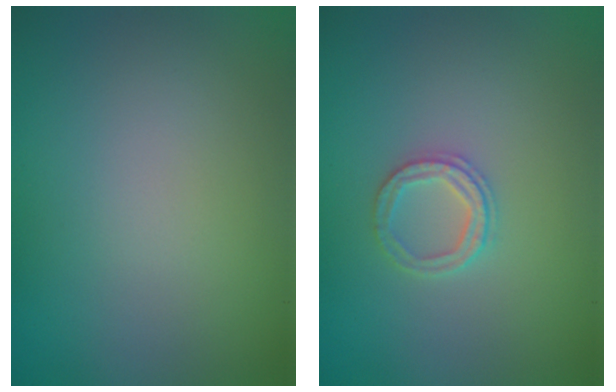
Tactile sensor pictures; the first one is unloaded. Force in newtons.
{"total": 2.1, "press": 2.0, "slide": 0.4}